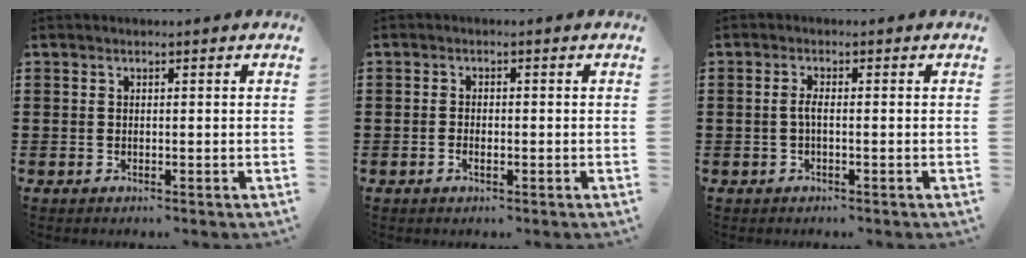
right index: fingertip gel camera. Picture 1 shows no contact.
{"total": 1.2, "force": [-0.6, 0.4, 0.9], "torque": [-0.020, -0.005, -0.009]}
{"total": 1.8, "force": [-0.6, 0.3, 1.7], "torque": [-0.047, -0.005, -0.015]}